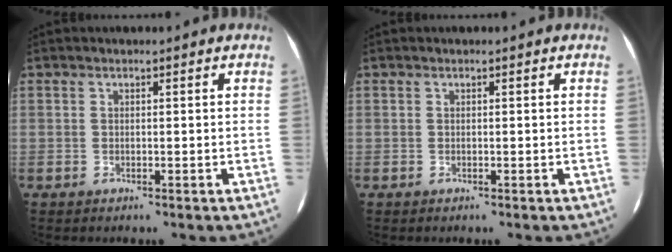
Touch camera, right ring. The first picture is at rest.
{"total": 0.0}